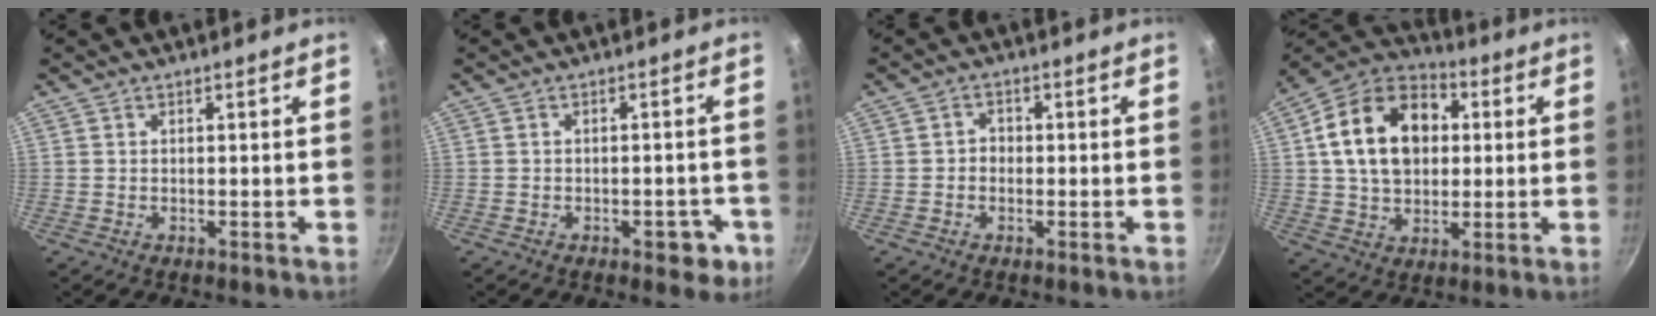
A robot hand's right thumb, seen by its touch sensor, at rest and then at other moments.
{"total": 5.2, "force": [-2.2, 2.8, 3.7], "torque": [-0.024, 0.019, -0.021]}
{"total": 2.1, "force": [-0.4, 1.8, 1.0], "torque": [-0.007, 0.009, -0.011]}
{"total": 18.6, "force": [3.2, 13.4, 12.5], "torque": [-0.181, 0.022, 0.042]}